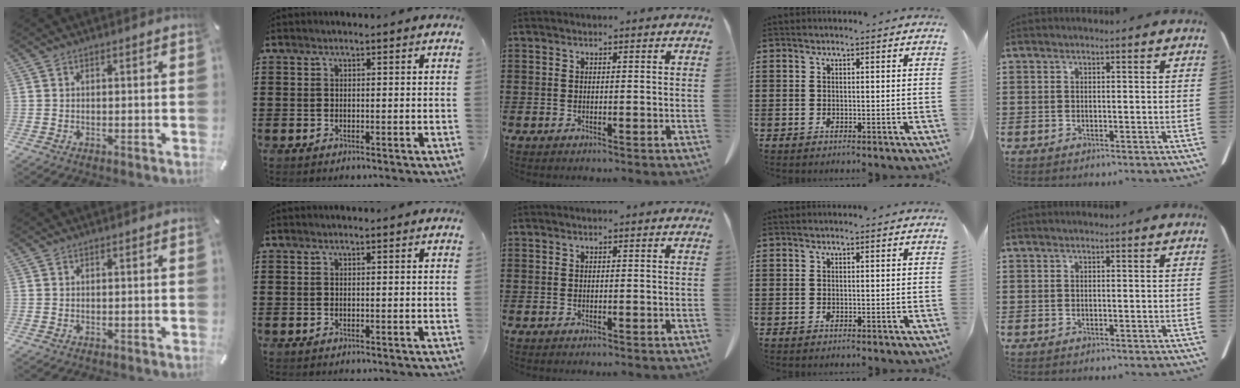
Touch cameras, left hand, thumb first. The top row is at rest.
{}